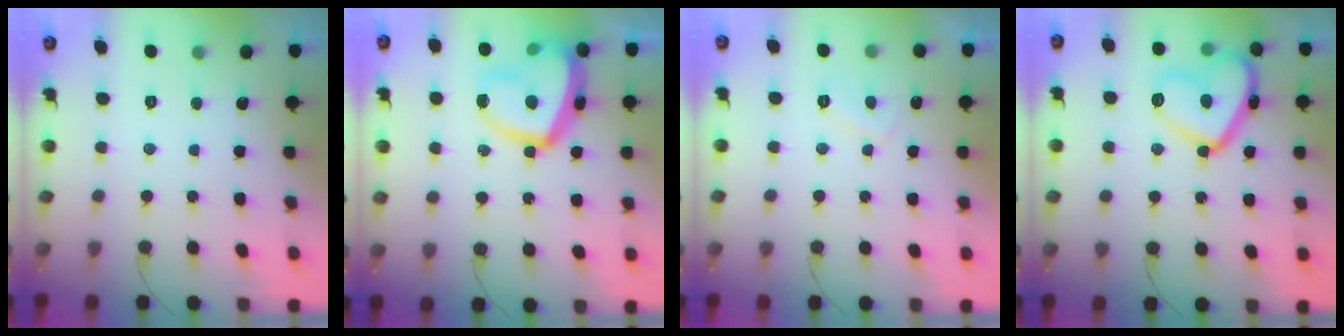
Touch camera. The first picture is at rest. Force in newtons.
{"total": 20.4, "press": 20.3, "slide": 2.1}
{"total": 2.5, "press": 2.4, "slide": 0.8}
{"total": 15.4, "press": 15.3, "slide": 1.4}